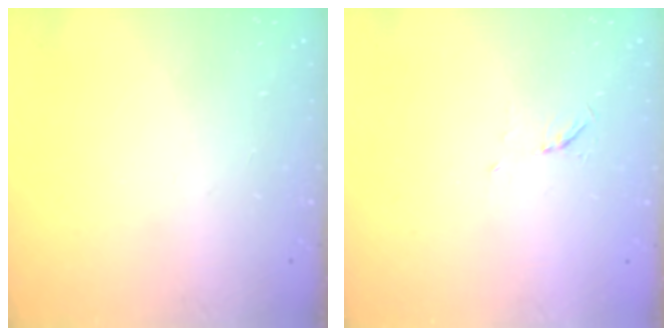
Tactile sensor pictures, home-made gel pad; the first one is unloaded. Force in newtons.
{"total": 3.9, "press": 3.8, "slide": 0.7}